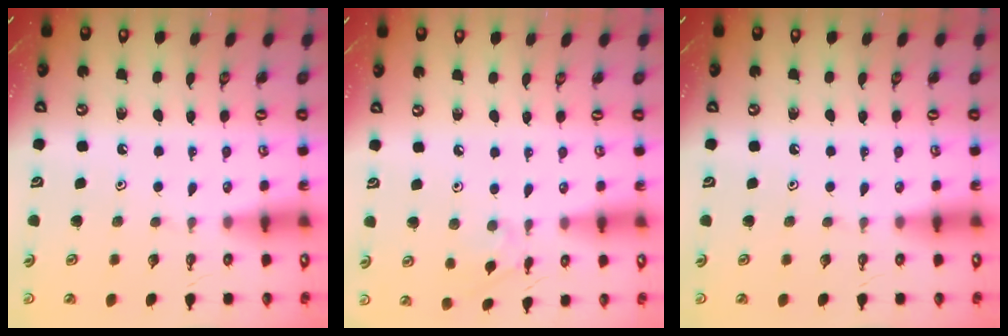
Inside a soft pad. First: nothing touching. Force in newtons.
{"total": 4.7, "press": 4.6, "slide": 0.7}
{"total": 0.0}